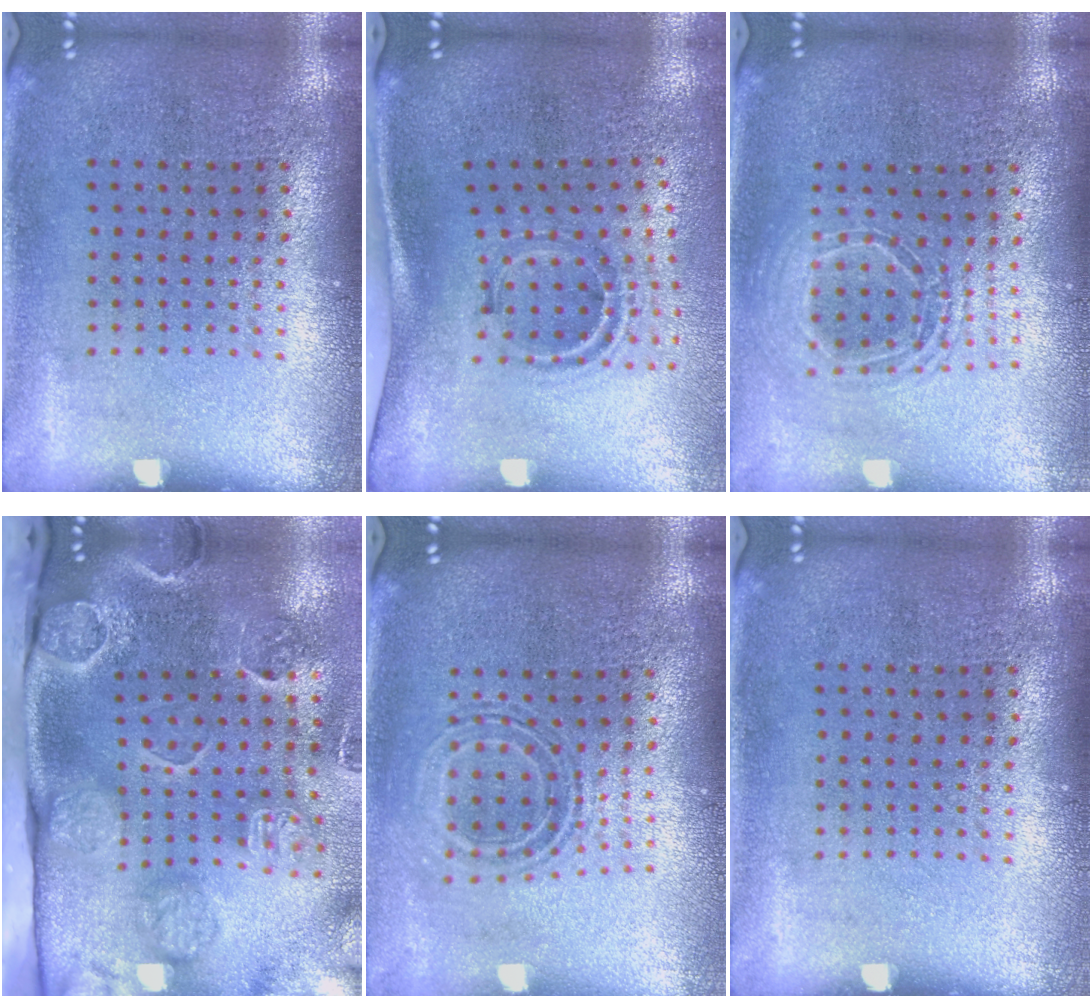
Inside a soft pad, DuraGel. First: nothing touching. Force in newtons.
{"total": 1.2, "press": 1.0, "slide": 0.7}
{"total": 1.7, "press": 1.4, "slide": 0.9}
{"total": 3.9, "press": 3.3, "slide": 2.1}
{"total": 0.9, "press": 0.8, "slide": 0.3}
{"total": 0.0}